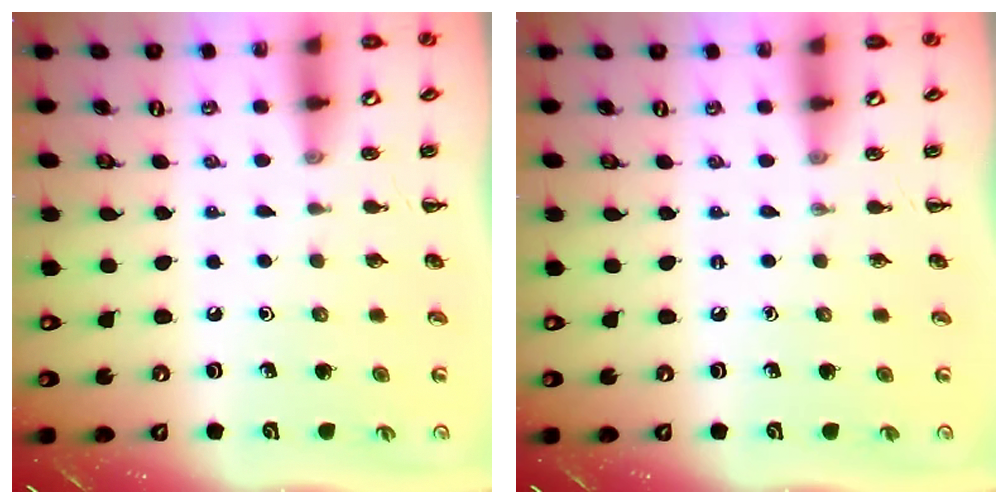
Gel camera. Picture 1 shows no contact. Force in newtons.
{"total": 0.0}